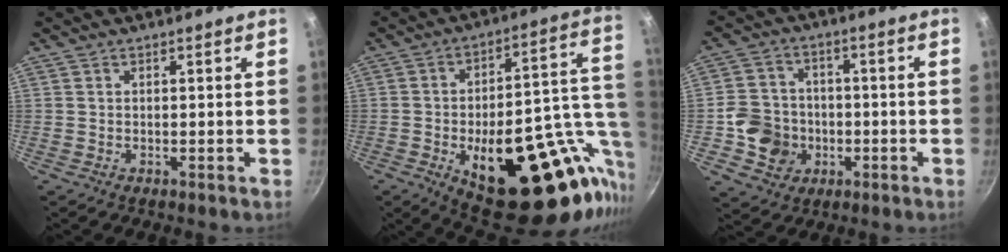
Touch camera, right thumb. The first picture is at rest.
{"total": 31.5, "force": [-7.8, 14.1, 27.0], "torque": [-0.321, 0.011, -0.092]}
{"total": 9.9, "force": [-2.2, 9.0, 3.6], "torque": [-0.042, 0.027, -0.039]}